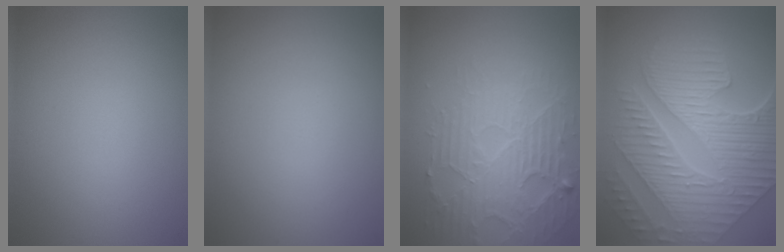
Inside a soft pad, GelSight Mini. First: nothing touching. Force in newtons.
{"total": 0.0}
{"total": 4.6, "press": 4.0, "slide": 2.4}
{"total": 10.4, "press": 7.3, "slide": 7.4}